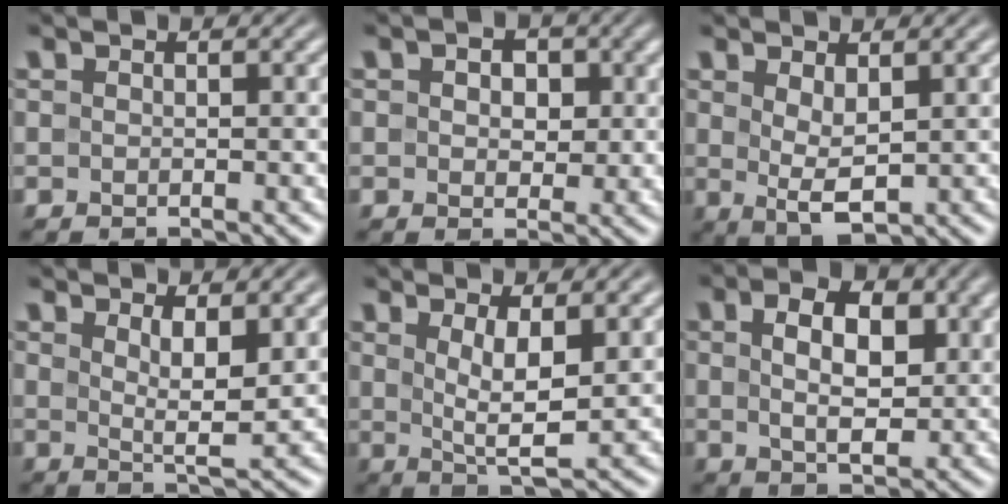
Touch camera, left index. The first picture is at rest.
{"total": 3.2, "force": [0.8, 2.2, 2.1], "torque": [-0.022, 0.006, 0.001]}
{"total": 2.8, "force": [0.8, 1.1, 2.5], "torque": [-0.050, -0.007, 0.020]}
{"total": 3.2, "force": [1.3, 0.8, 2.8], "torque": [-0.050, -0.012, 0.027]}
{"total": 4.3, "force": [1.3, 1.2, 3.9], "torque": [-0.073, -0.012, 0.029]}
{"total": 6.6, "force": [1.8, 3.8, 5.1], "torque": [-0.084, 0.002, 0.027]}